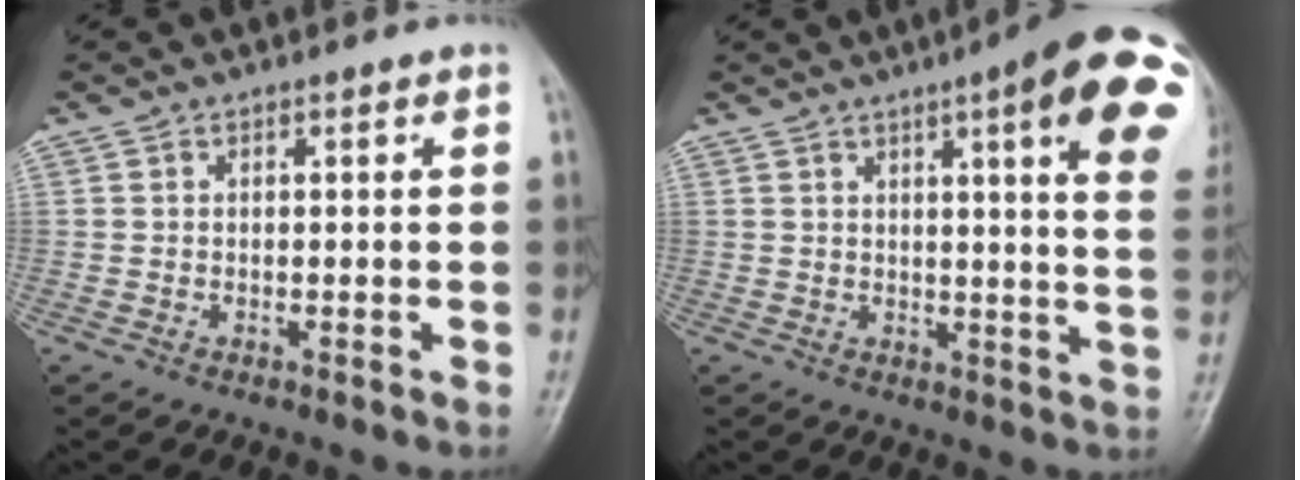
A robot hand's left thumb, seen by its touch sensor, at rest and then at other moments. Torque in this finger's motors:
{"motor_torque": [0.72, 0.65, 1.64, -1.12, 0.12]}